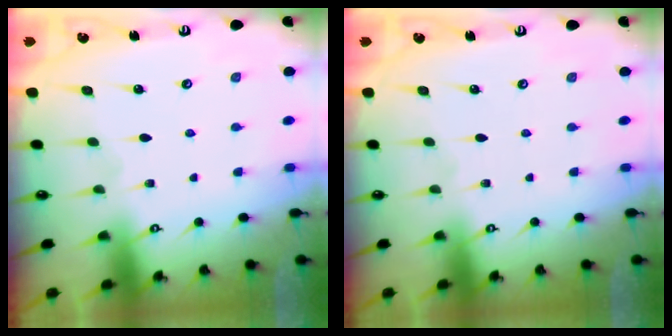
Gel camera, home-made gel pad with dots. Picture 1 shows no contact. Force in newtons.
{"total": 0.0}